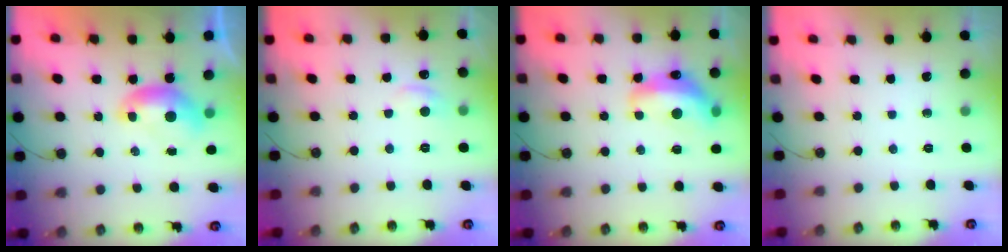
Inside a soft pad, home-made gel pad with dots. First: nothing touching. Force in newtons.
{"total": 1.4, "press": 1.0, "slide": 0.9}
{"total": 7.6, "press": 7.6, "slide": 0.8}
{"total": 0.0}